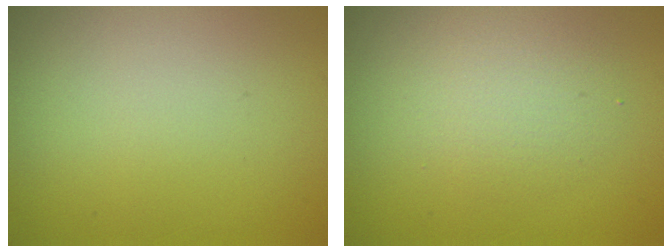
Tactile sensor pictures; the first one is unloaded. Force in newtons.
{"total": 2.6, "press": 2.6, "slide": 0.0}